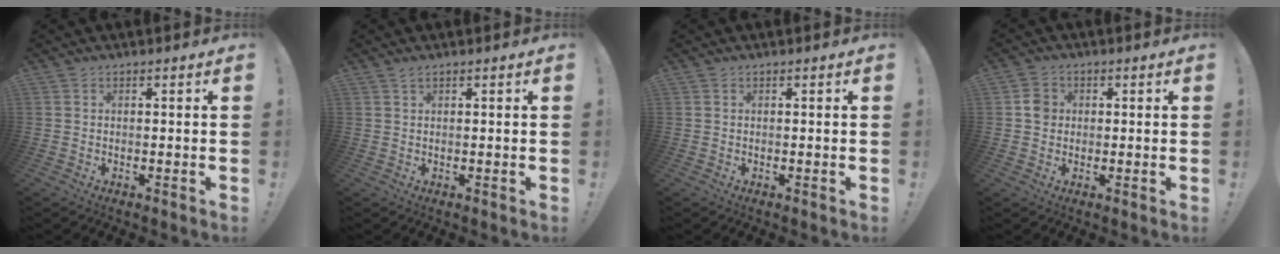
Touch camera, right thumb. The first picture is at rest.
{"total": 1.1, "force": [0.7, 0.1, 0.8], "torque": [-0.015, 0.000, 0.012]}
{"total": 0.0}
{"total": 3.8, "force": [0.1, 3.5, 1.6], "torque": [-0.012, 0.003, 0.000]}